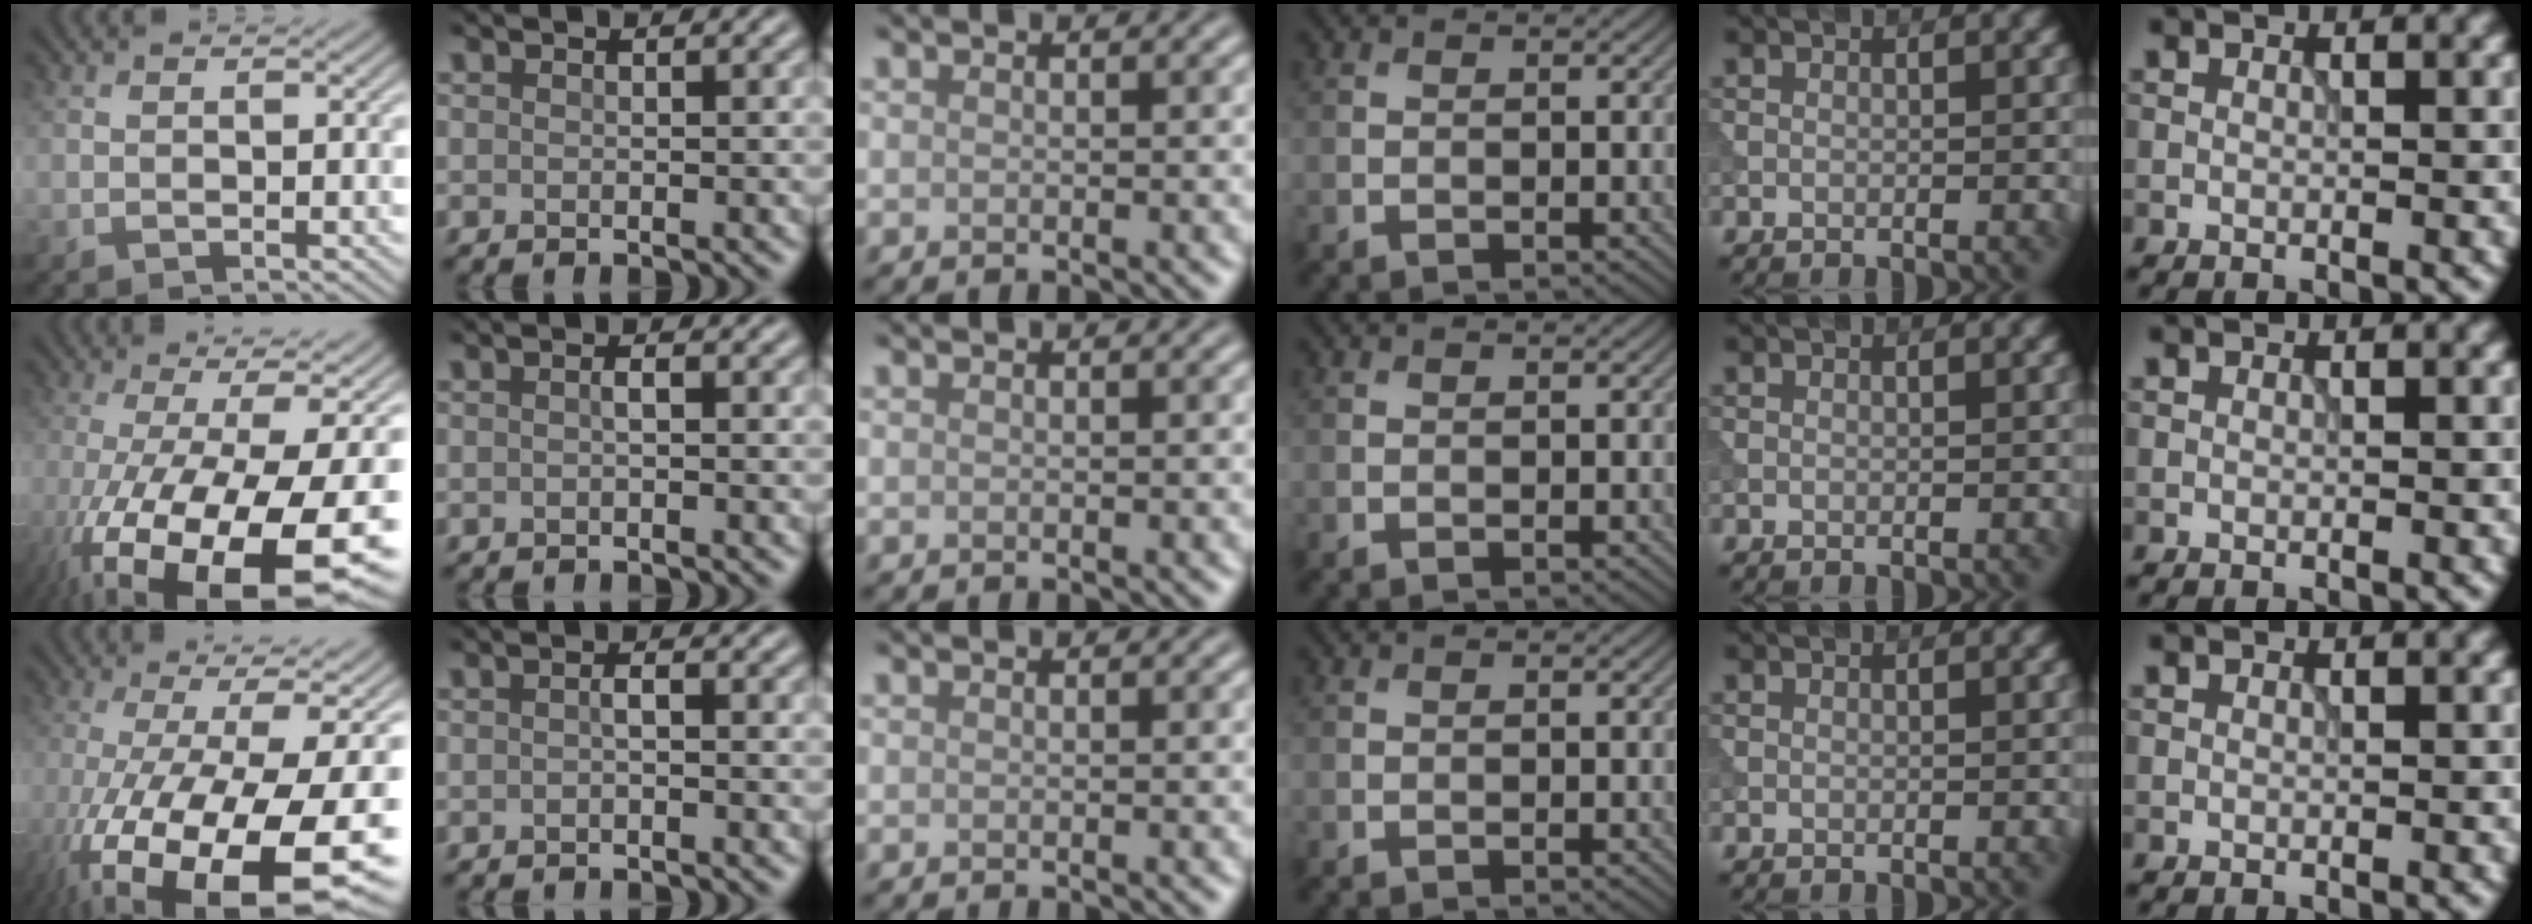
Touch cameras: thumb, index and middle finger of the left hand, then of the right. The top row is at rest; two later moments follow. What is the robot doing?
{"motion": "extract", "object": "tissue"}